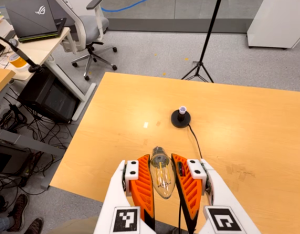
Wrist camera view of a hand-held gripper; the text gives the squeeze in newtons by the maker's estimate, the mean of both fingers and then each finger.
{"total": 20.3, "left": 21.7, "right": 18.9}